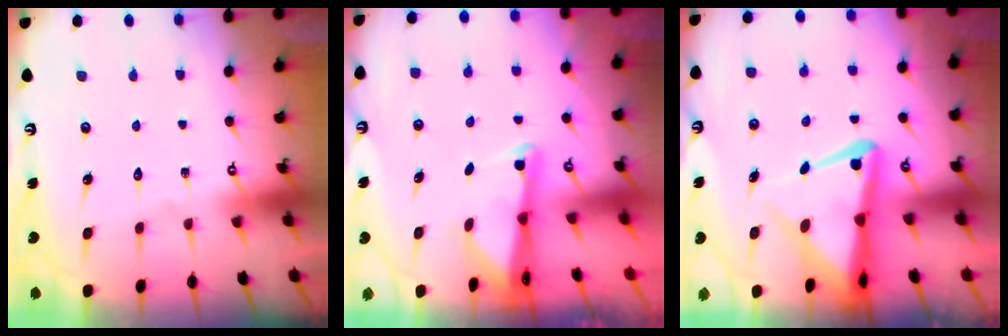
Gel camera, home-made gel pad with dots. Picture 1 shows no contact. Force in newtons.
{"total": 2.0, "press": 2.0, "slide": 0.3}
{"total": 8.5, "press": 8.5, "slide": 0.8}